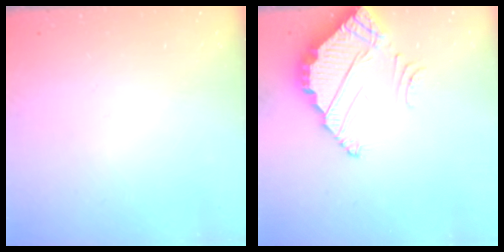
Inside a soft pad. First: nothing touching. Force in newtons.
{"total": 3.9, "press": 3.8, "slide": 0.3}